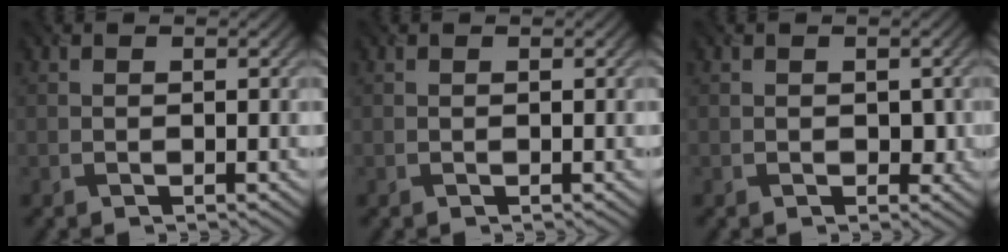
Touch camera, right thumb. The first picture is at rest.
{"total": 0.0}
{"total": 1.3, "force": [-0.1, 1.1, 0.7], "torque": [-0.015, -0.008, -0.002]}